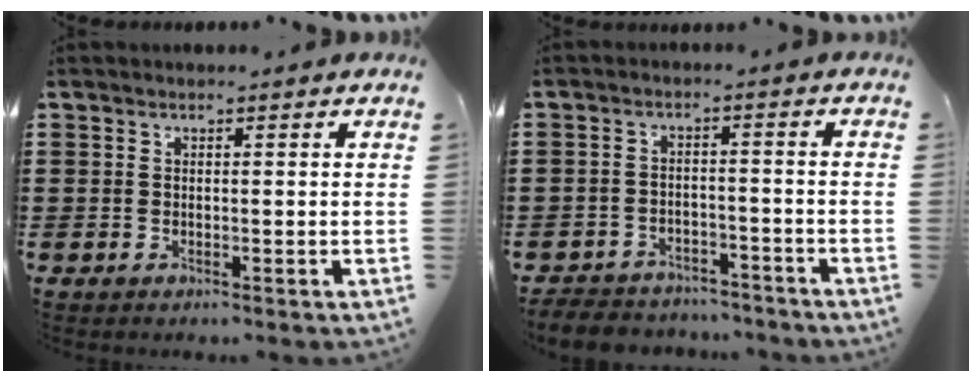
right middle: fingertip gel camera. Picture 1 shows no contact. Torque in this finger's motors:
{"motor_torque": [0.21, -0.11, 0.09, 0.03]}